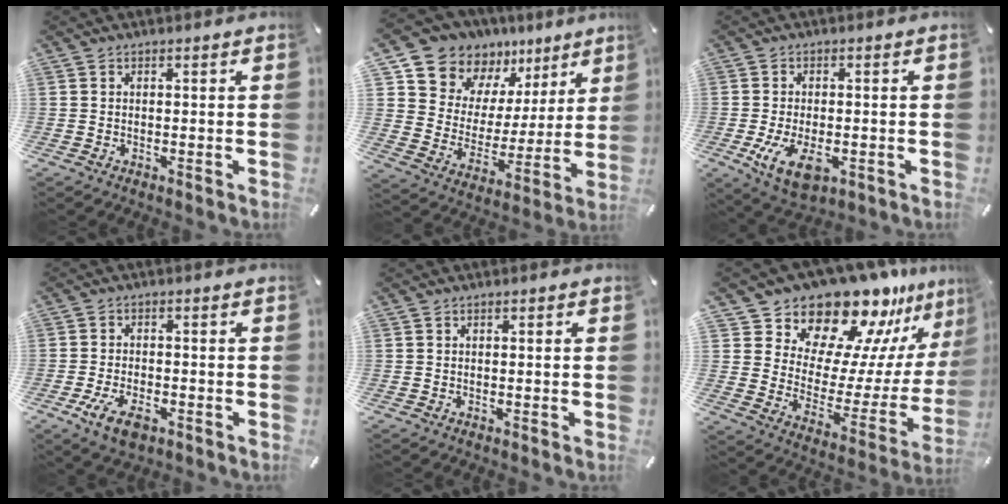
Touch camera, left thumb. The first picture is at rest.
{"total": 12.0, "force": [10.0, 6.6, -0.4], "torque": [-0.014, -0.109, 0.184]}
{"total": 7.9, "force": [-2.2, 4.6, 6.0], "torque": [-0.125, -0.011, -0.041]}
{"total": 6.0, "force": [-3.0, 3.2, 4.1], "torque": [-0.096, 0.005, -0.056]}
{"total": 0.0}
{"total": 18.3, "force": [16.7, 7.0, 2.9], "torque": [-0.031, -0.173, 0.285]}